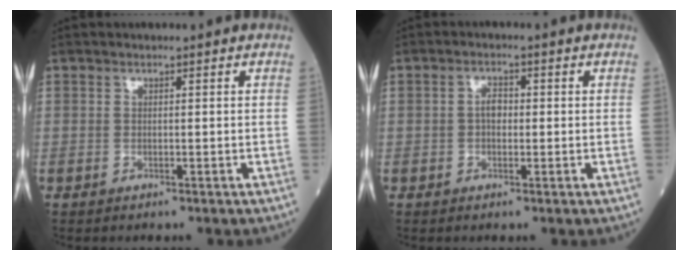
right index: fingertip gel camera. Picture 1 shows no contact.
{"total": 2.2, "force": [-0.1, 1.3, 1.7], "torque": [-0.029, 0.007, -0.004]}